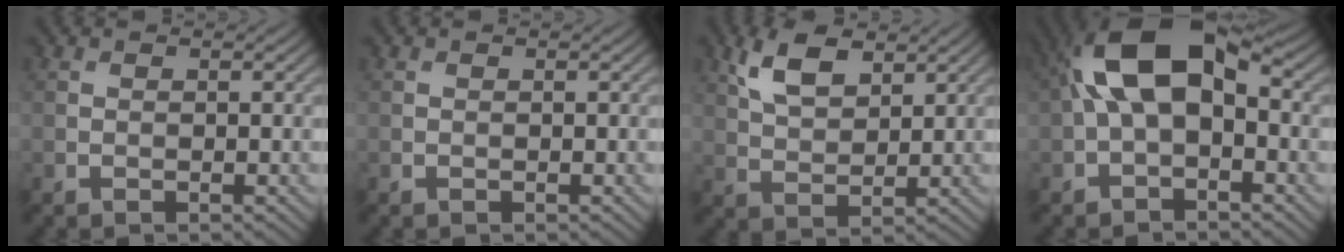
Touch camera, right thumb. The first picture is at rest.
{"total": 0.0}
{"total": 6.5, "force": [3.6, 3.1, 4.5], "torque": [-0.101, 0.004, 0.073]}
{"total": 11.4, "force": [1.3, 6.2, 9.5], "torque": [-0.188, 0.026, 0.011]}